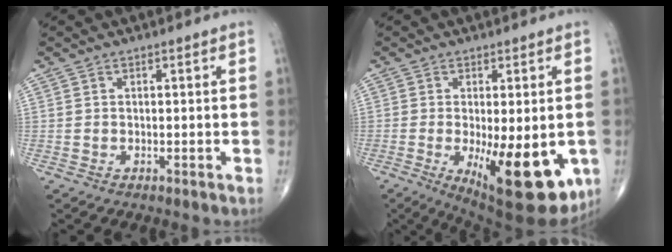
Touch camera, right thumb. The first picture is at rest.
{"total": 17.5, "force": [-4.8, 6.5, 15.5], "torque": [-0.188, -0.024, -0.050]}